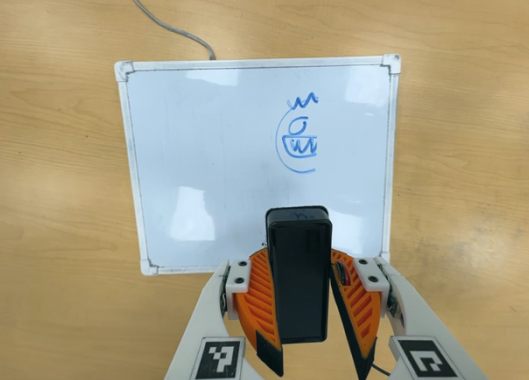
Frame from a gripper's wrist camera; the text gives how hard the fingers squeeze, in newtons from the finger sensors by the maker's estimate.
{"total": 7.9, "left": 8.5, "right": 7.2}